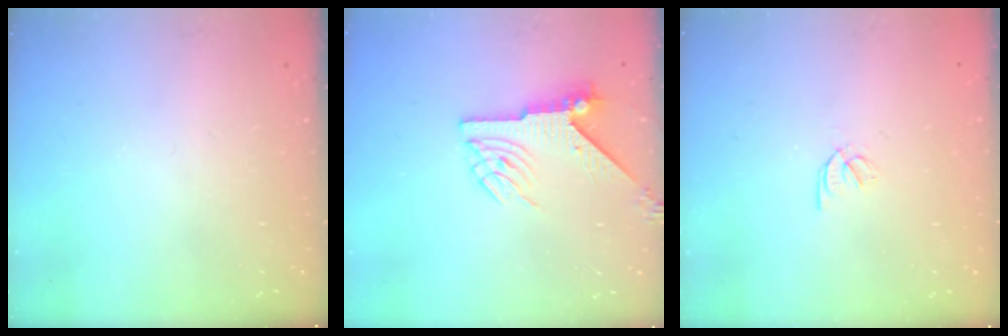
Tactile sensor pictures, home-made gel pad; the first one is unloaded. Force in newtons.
{"total": 6.4, "press": 6.4, "slide": 0.7}
{"total": 1.9, "press": 1.9, "slide": 0.3}